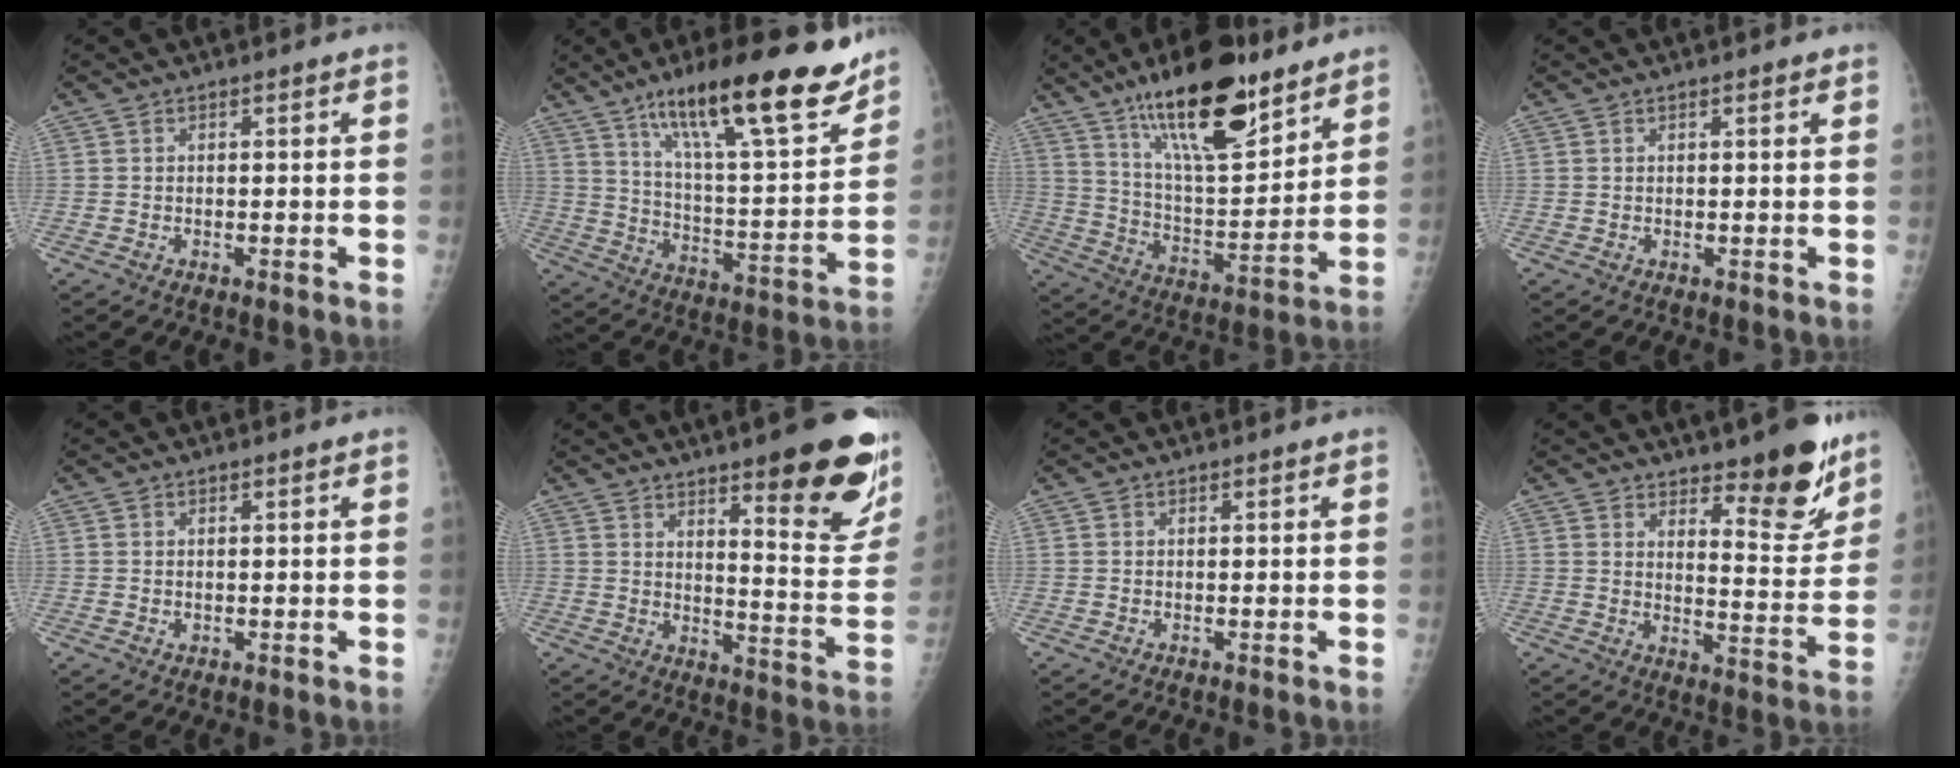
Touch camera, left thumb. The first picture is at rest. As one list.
[{"total": 24.2, "force": [16.1, 5.6, 17.2], "torque": [-0.241, -0.065, 0.261]}, {"total": 22.1, "force": [14.6, 7.2, 14.9], "torque": [-0.219, -0.070, 0.251]}, {"total": 1.0, "force": [0.6, 0.1, 0.7], "torque": [-0.009, -0.001, 0.008]}, {"total": 0.5, "force": [0.2, 0.5, 0.2], "torque": [0.002, -0.001, 0.003]}, {"total": 20.5, "force": [11.9, 4.4, 16.0], "torque": [-0.171, -0.074, 0.165]}, {"total": 0.0}, {"total": 11.6, "force": [8.4, 3.7, 7.2], "torque": [-0.059, -0.070, 0.128]}]